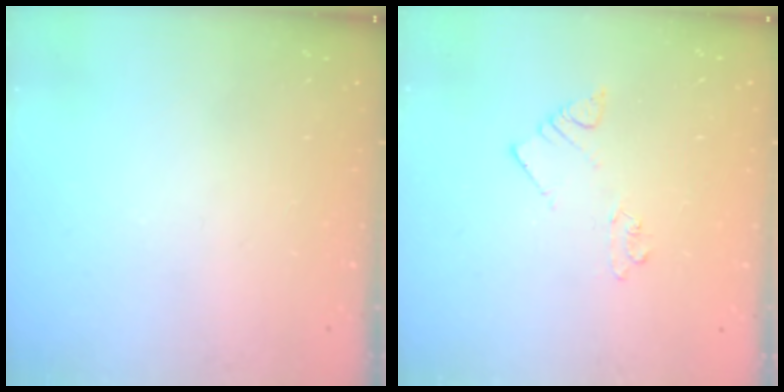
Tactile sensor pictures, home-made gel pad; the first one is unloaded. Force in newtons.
{"total": 1.7, "press": 1.6, "slide": 0.2}